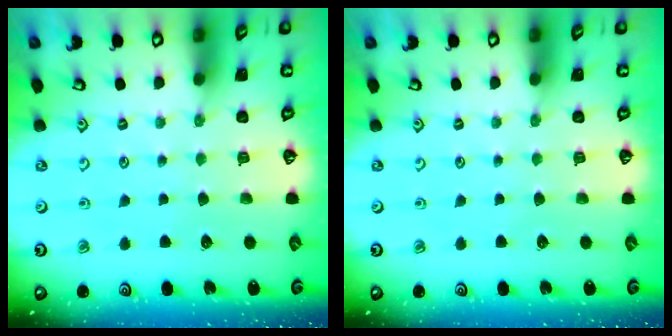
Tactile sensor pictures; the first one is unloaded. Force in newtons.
{"total": 0.0}